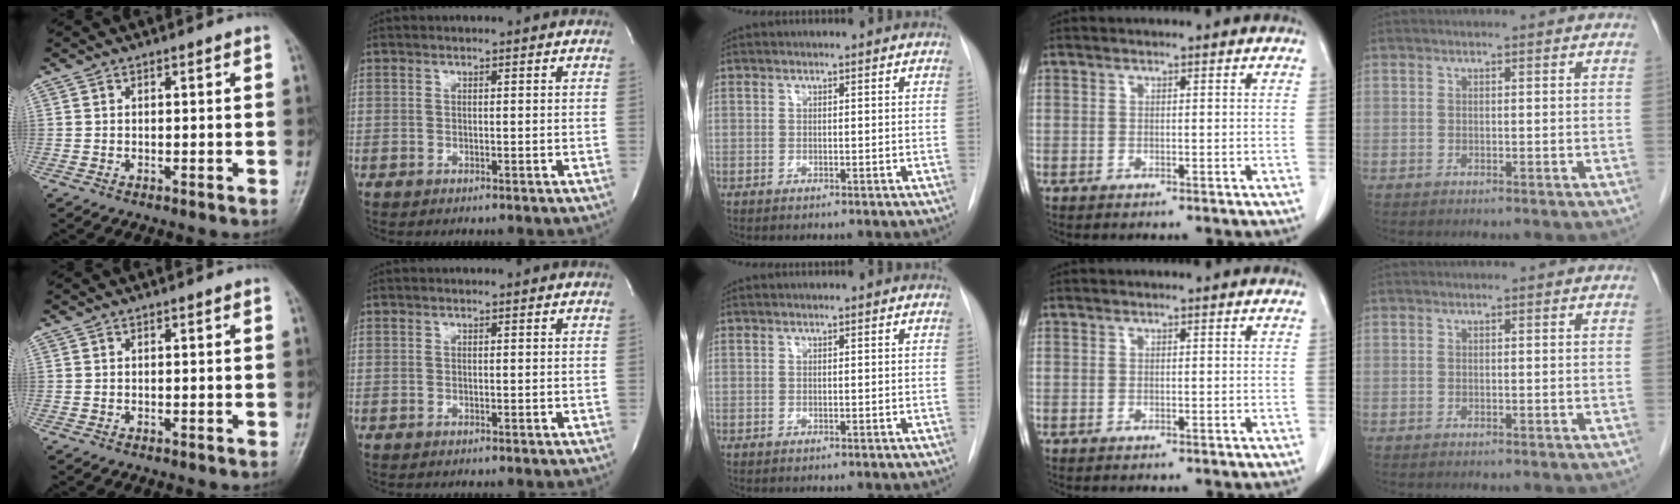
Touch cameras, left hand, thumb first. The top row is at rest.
{}